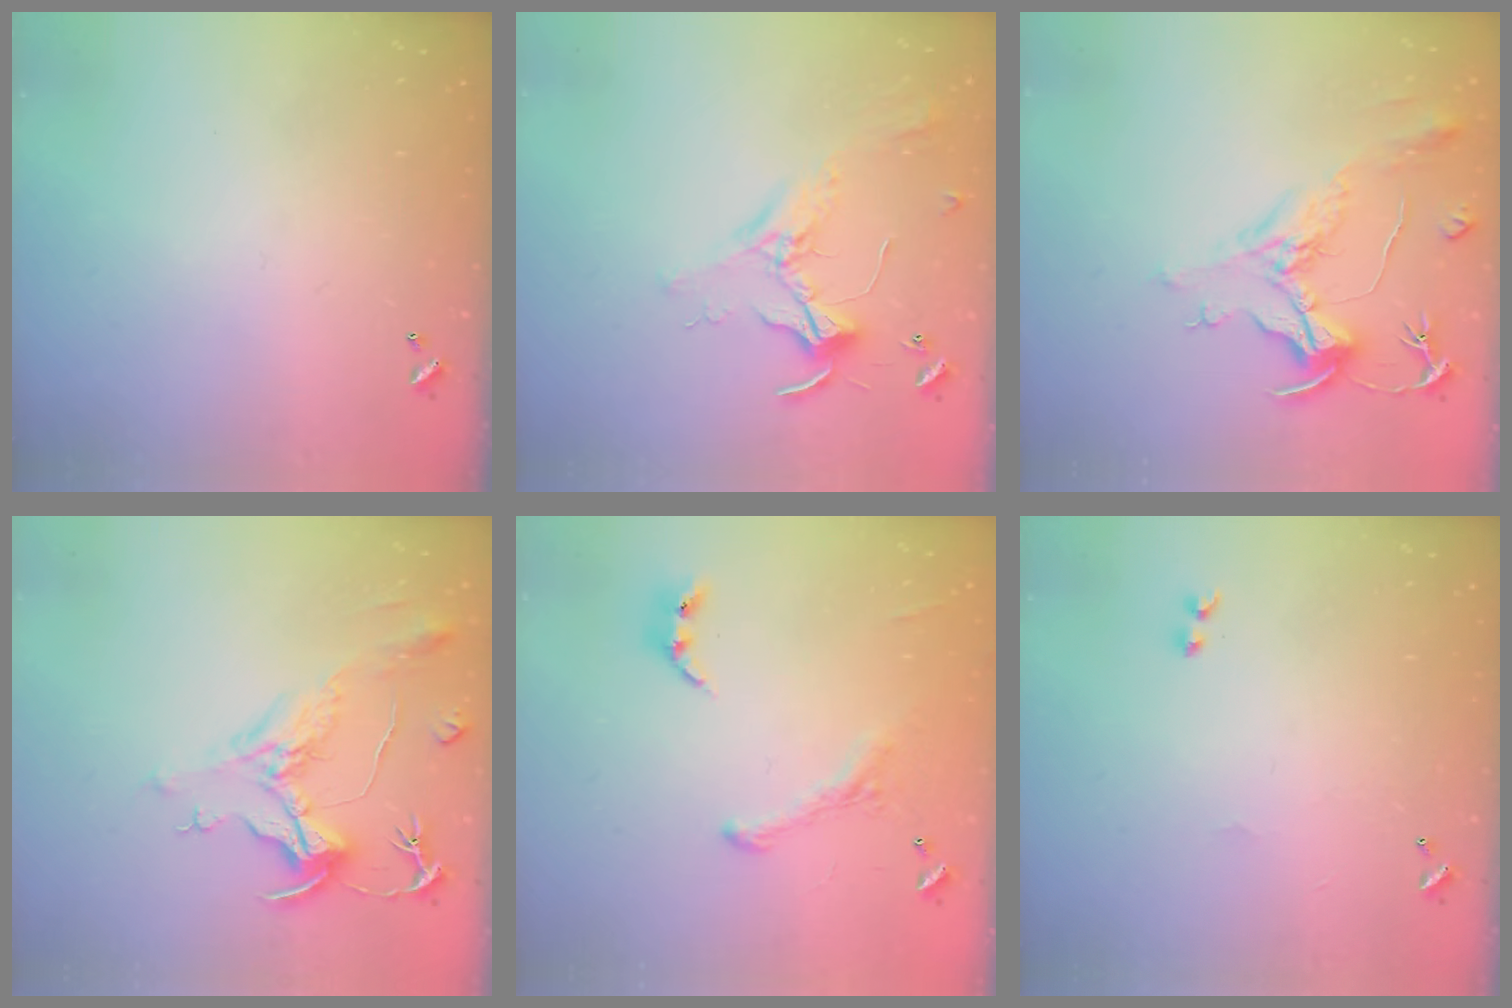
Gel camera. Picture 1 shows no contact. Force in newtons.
{"total": 2.5, "press": 2.5, "slide": 0.5}
{"total": 2.2, "press": 1.7, "slide": 1.4}
{"total": 2.0, "press": 1.6, "slide": 1.2}
{"total": 1.9, "press": 1.6, "slide": 1.0}
{"total": 1.2, "press": 1.1, "slide": 0.5}